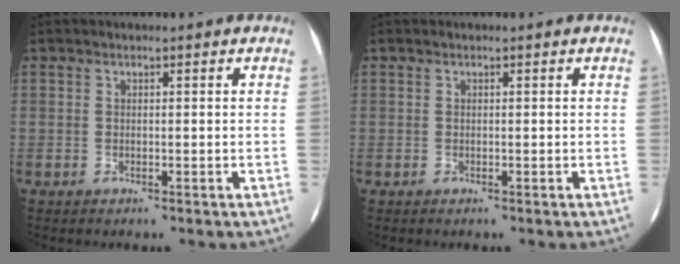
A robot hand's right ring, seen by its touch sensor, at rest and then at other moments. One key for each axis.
{"total": 0.0}